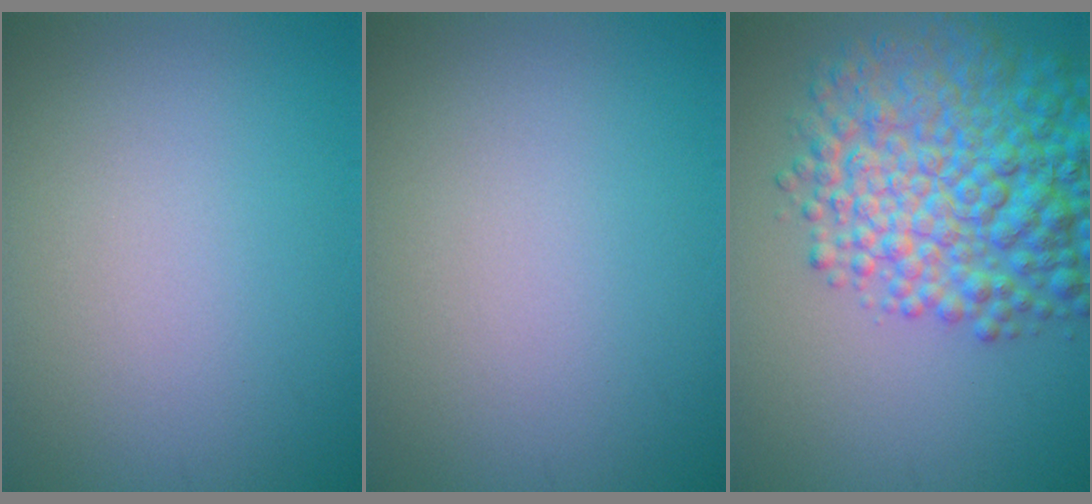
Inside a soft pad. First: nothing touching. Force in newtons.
{"total": 0.0}
{"total": 9.7, "press": 9.7, "slide": 0.3}